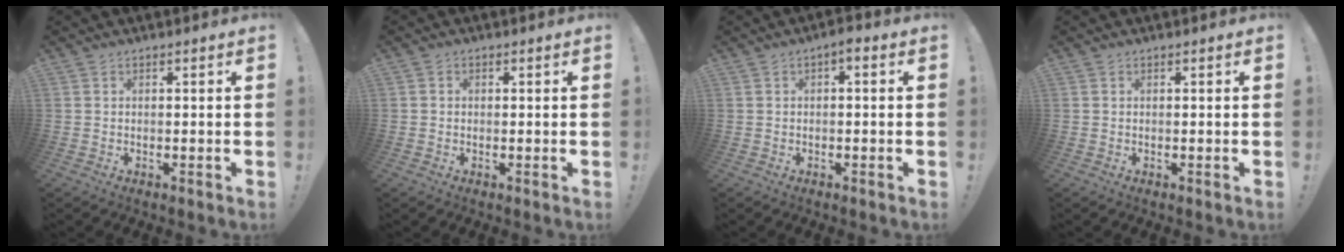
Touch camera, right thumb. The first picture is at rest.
{"total": 0.9, "force": [-0.2, 0.8, 0.3], "torque": [-0.004, 0.003, -0.004]}
{"total": 2.3, "force": [-0.9, 1.0, 1.8], "torque": [-0.038, 0.013, -0.017]}
{"total": 0.0}